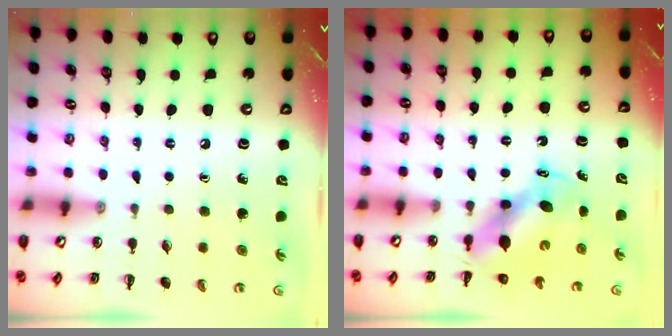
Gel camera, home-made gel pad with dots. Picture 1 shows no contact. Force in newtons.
{"total": 5.8, "press": 5.8, "slide": 0.9}